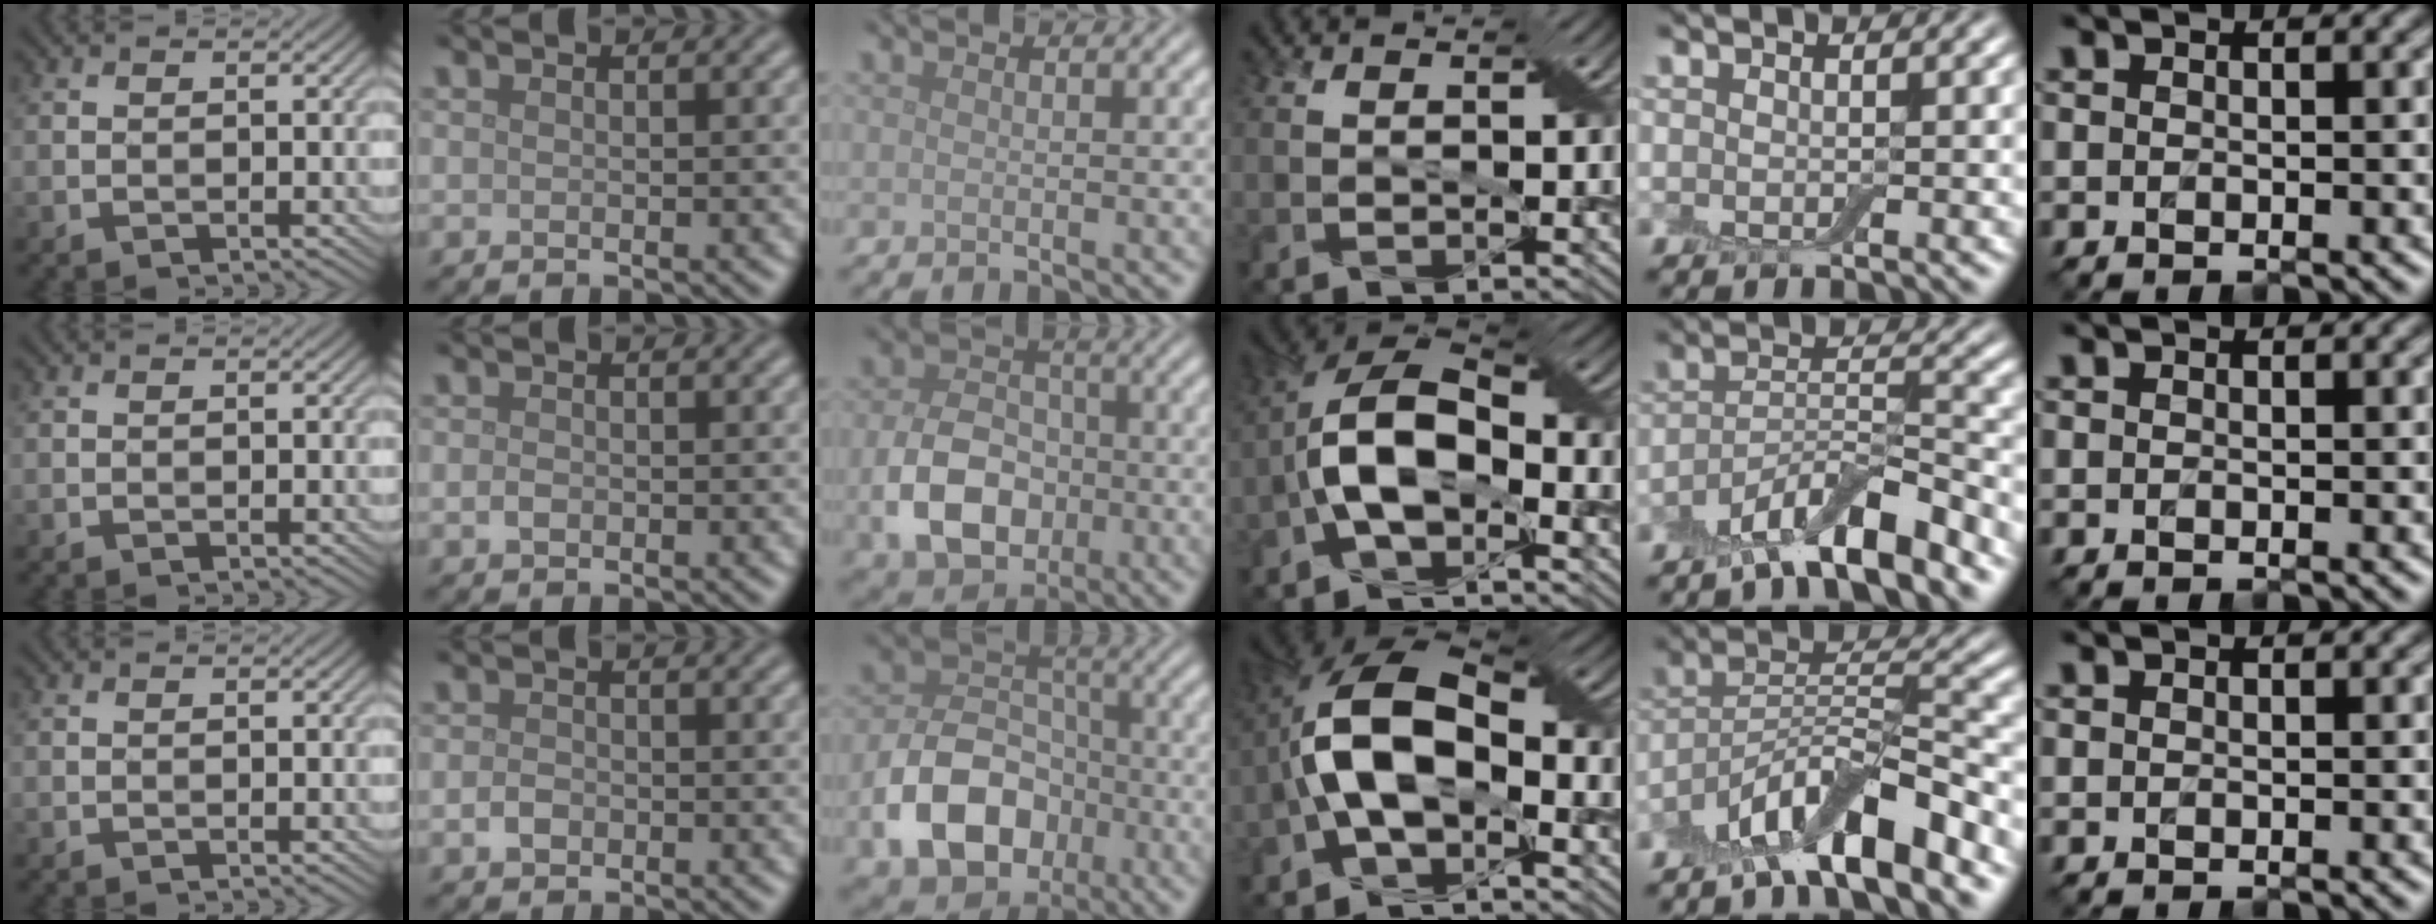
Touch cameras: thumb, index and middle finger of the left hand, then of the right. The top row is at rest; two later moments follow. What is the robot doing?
{"motion": "fold", "object": "apron"}